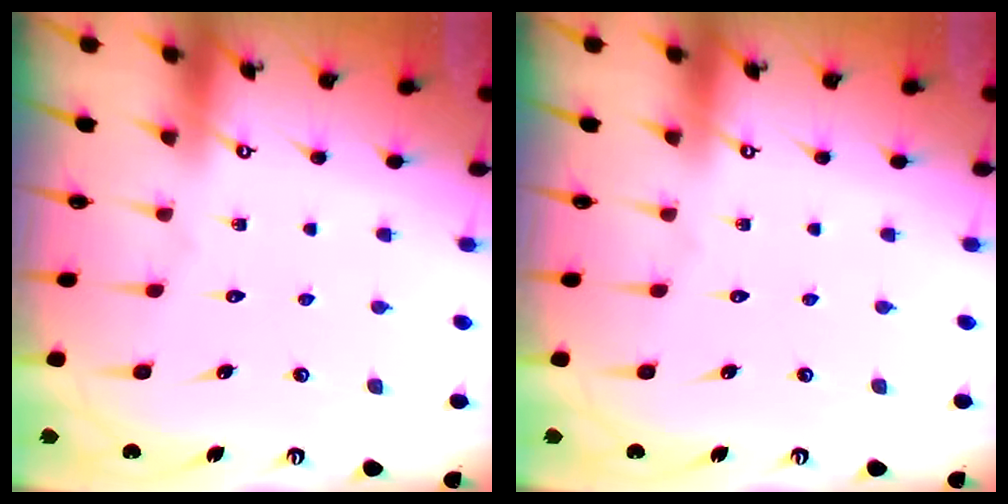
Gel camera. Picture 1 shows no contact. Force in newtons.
{"total": 0.0}